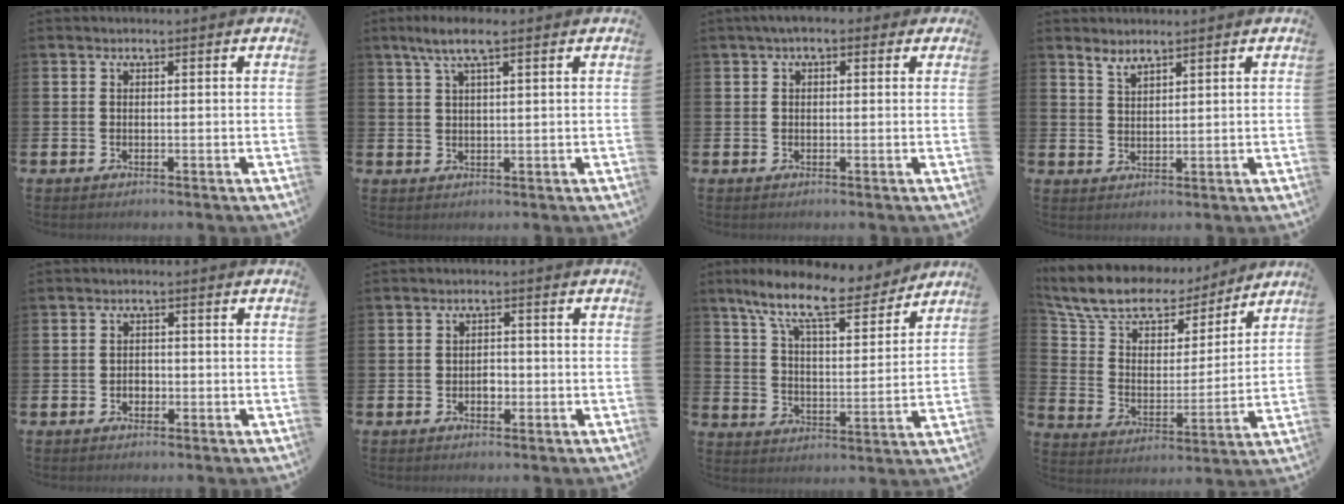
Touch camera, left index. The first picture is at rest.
{"total": 4.6, "force": [3.0, 0.8, 3.3], "torque": [-0.063, 0.000, 0.051]}
{"total": 2.3, "force": [1.3, 1.2, 1.4], "torque": [-0.025, 0.007, 0.021]}
{"total": 2.4, "force": [2.3, 0.4, 0.5], "torque": [-0.007, -0.009, 0.041]}
{"total": 1.3, "force": [-0.4, 1.1, 0.6], "torque": [-0.006, 0.003, -0.012]}
{"total": 1.6, "force": [-0.4, 1.3, 0.9], "torque": [-0.003, -0.002, -0.013]}
{"total": 11.4, "force": [9.4, 2.8, 5.8], "torque": [-0.130, -0.051, 0.160]}
{"total": 10.8, "force": [9.3, 4.4, 3.1], "torque": [-0.103, -0.058, 0.165]}